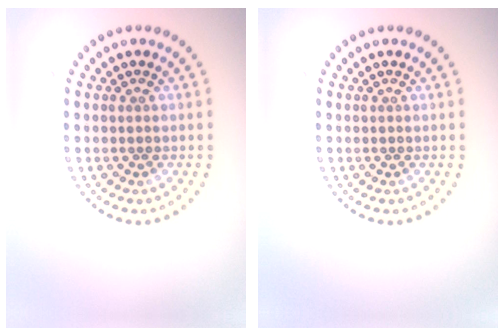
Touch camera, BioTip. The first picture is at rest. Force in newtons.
{"total": 0.0}